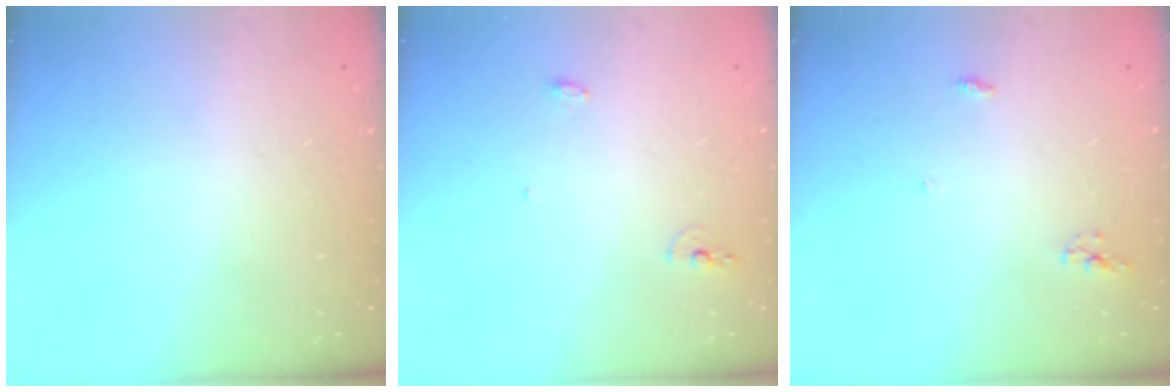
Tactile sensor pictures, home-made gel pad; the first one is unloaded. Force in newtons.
{"total": 4.3, "press": 4.2, "slide": 0.9}
{"total": 3.8, "press": 3.8, "slide": 0.1}